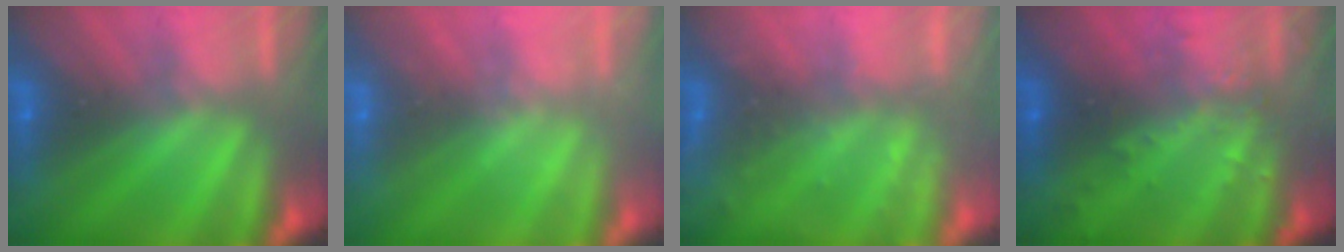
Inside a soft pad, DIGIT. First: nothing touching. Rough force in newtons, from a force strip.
{"total": 2.4}
{"total": 2.2}
{"total": 3.1}